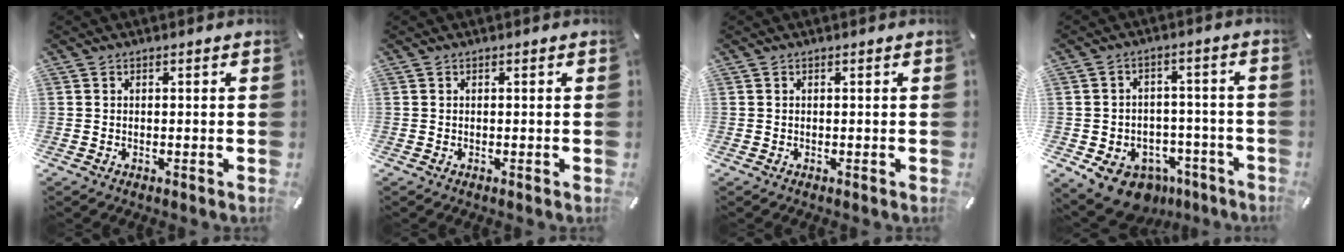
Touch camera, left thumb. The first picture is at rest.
{"total": 0.0}
{"total": 0.0}
{"total": 9.9, "force": [-6.4, 6.6, 3.6], "torque": [-0.064, 0.050, -0.105]}